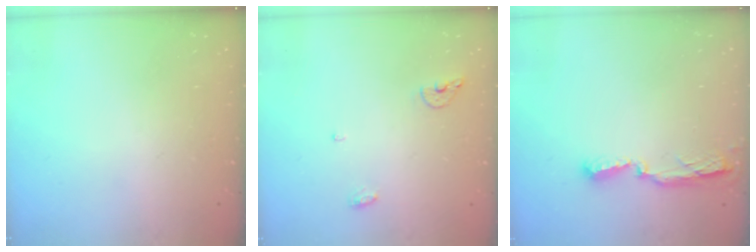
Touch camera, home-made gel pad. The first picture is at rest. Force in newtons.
{"total": 6.2, "press": 6.1, "slide": 1.1}
{"total": 9.5, "press": 7.8, "slide": 5.5}